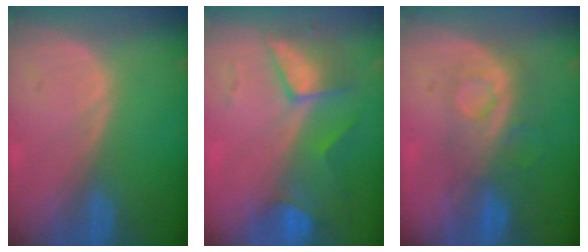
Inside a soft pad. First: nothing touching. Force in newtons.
{"total": 7.6, "press": 6.7, "slide": 3.5}
{"total": 8.3, "press": 7.3, "slide": 3.8}